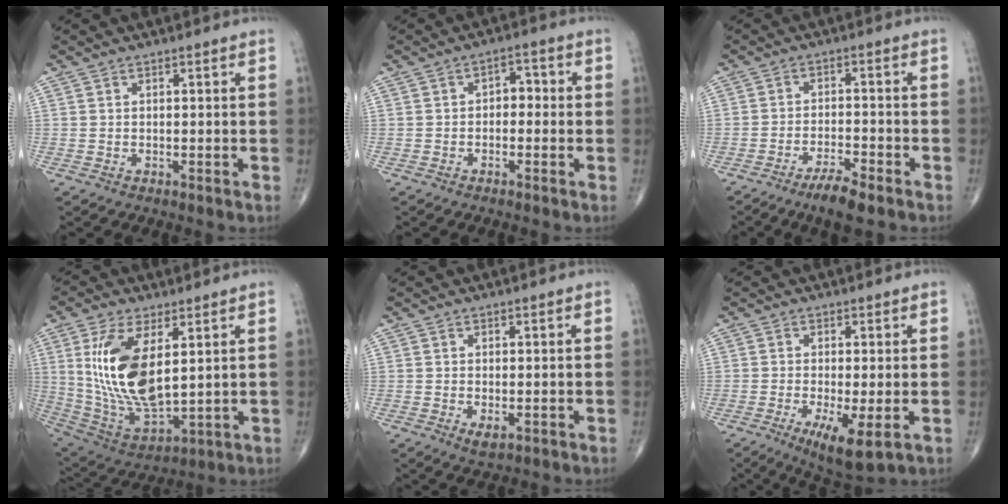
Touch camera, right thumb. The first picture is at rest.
{"total": 3.4, "force": [-0.5, 2.3, 2.4], "torque": [-0.015, 0.018, -0.018]}
{"total": 5.7, "force": [-4.1, 0.9, 3.8], "torque": [-0.073, 0.016, -0.073]}
{"total": 17.5, "force": [4.1, 8.0, 15.0], "torque": [-0.292, -0.024, 0.095]}
{"total": 1.9, "force": [-0.6, 0.9, 1.6], "torque": [-0.026, -0.004, -0.006]}
{"total": 7.5, "force": [-2.4, 1.8, 6.9], "torque": [-0.120, -0.022, -0.037]}